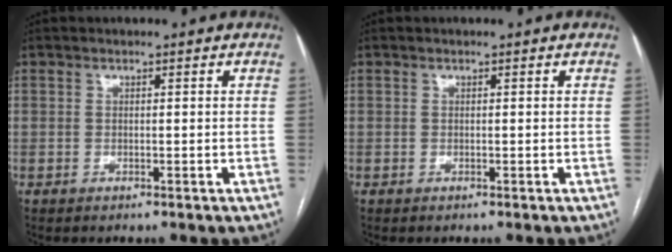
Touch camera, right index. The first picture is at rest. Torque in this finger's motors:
{"motor_torque": [0.03, 0.00, 0.03, 0.01]}